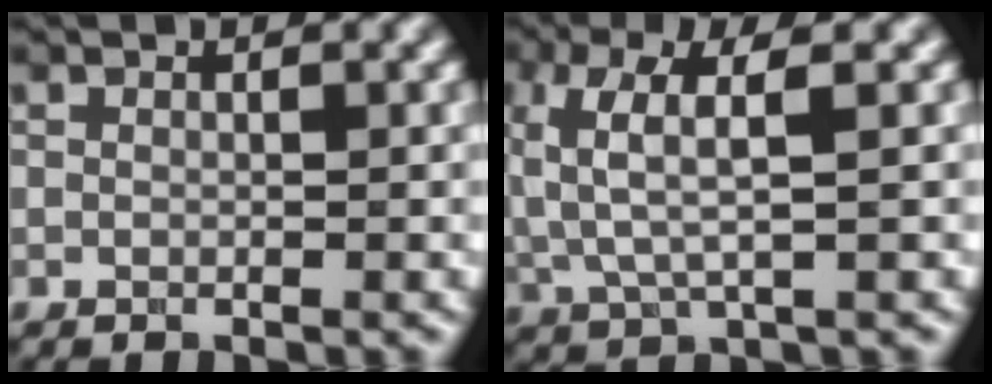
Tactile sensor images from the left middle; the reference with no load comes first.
{"total": 5.2, "force": [1.2, 1.6, 4.8], "torque": [-0.113, 0.003, 0.023]}